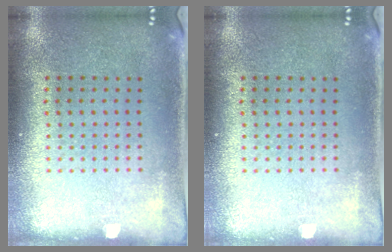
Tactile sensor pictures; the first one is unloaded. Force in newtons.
{"total": 0.0}